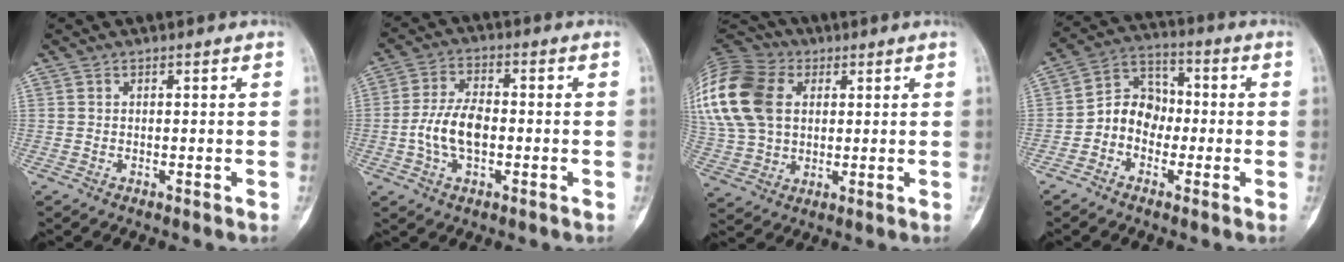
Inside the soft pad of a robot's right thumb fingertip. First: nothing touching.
{"total": 8.7, "force": [-1.4, 4.8, 7.2], "torque": [-0.143, 0.018, -0.028]}
{"total": 23.7, "force": [6.1, 16.9, 15.4], "torque": [-0.350, 0.032, 0.118]}
{"total": 8.4, "force": [-1.8, 7.0, 4.3], "torque": [-0.041, 0.039, -0.049]}